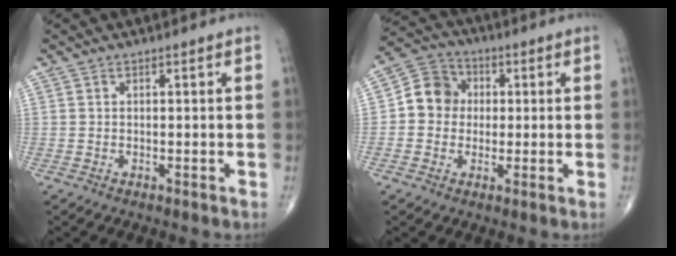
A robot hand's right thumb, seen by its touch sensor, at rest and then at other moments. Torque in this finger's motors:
{"motor_torque": [0.22, 0.16, 0.17, -0.33, 0.02]}